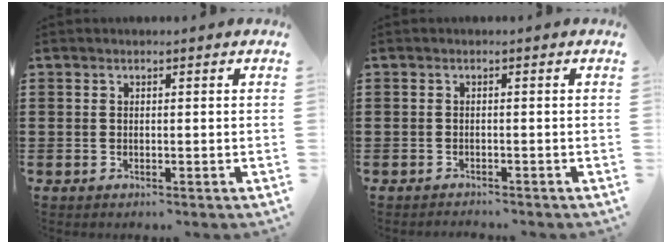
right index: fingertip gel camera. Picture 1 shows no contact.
{"total": 0.7, "force": [-0.7, 0.0, 0.1], "torque": [-0.004, -0.002, -0.015]}